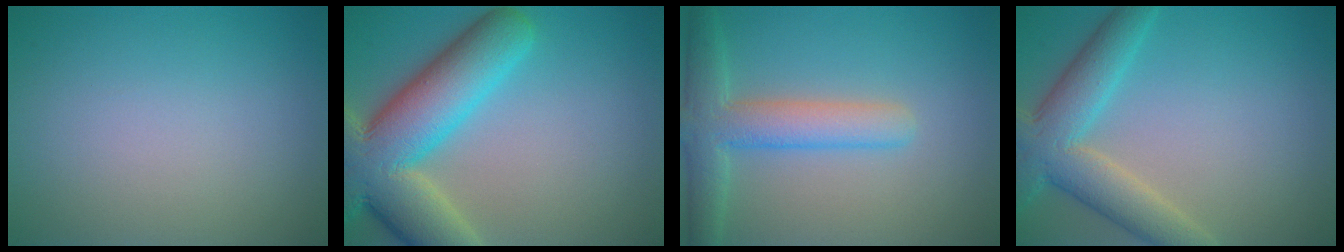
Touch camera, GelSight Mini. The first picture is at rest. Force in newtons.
{"total": 12.0, "press": 12.0, "slide": 0.9}
{"total": 5.1, "press": 5.0, "slide": 0.5}
{"total": 6.5, "press": 6.5, "slide": 0.4}